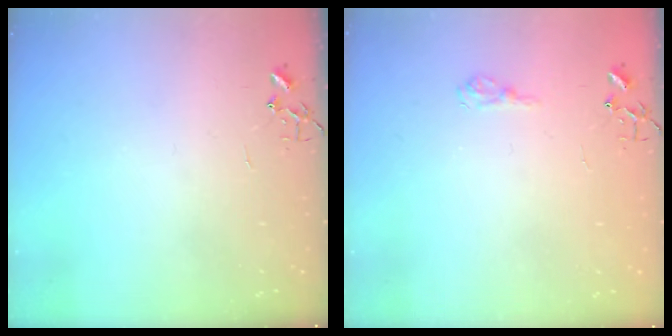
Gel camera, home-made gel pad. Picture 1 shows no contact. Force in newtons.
{"total": 8.0, "press": 7.9, "slide": 1.0}